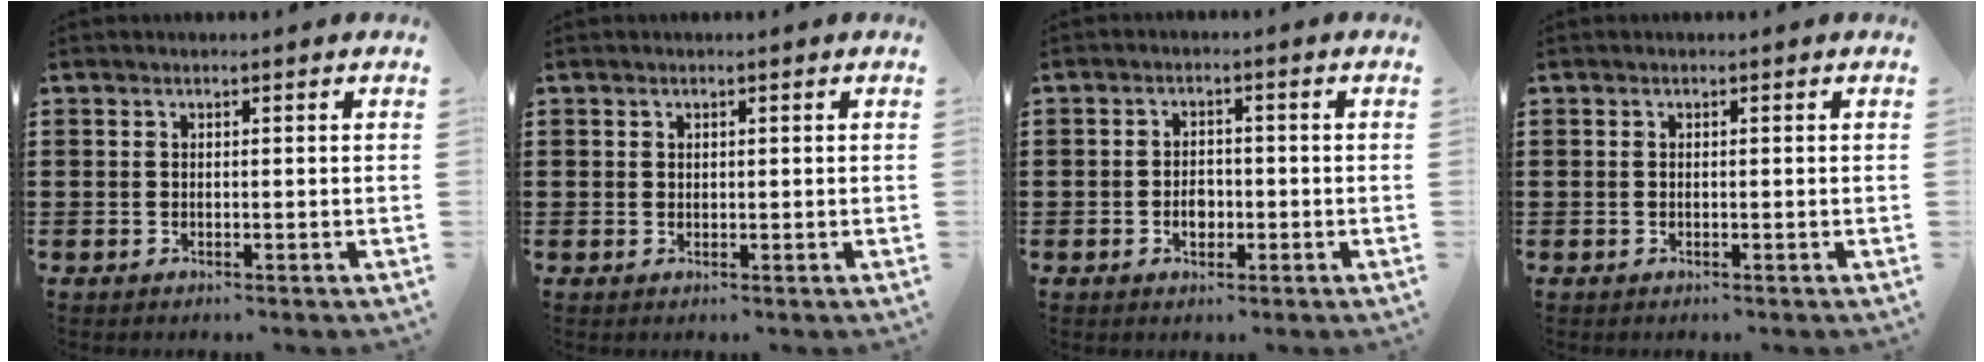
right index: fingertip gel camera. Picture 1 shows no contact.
{"total": 0.7, "force": [0.4, 0.6, 0.1], "torque": [-0.004, 0.003, 0.007]}
{"total": 2.7, "force": [-0.8, 1.8, 1.9], "torque": [-0.029, -0.001, -0.018]}
{"total": 0.0}